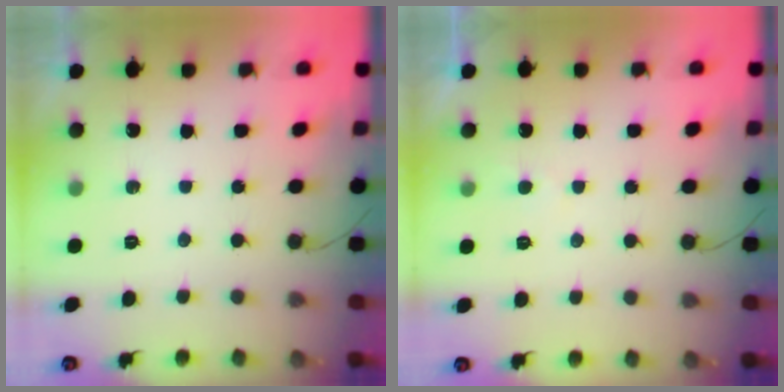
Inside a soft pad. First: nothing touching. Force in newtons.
{"total": 2.0, "press": 2.0, "slide": 0.2}